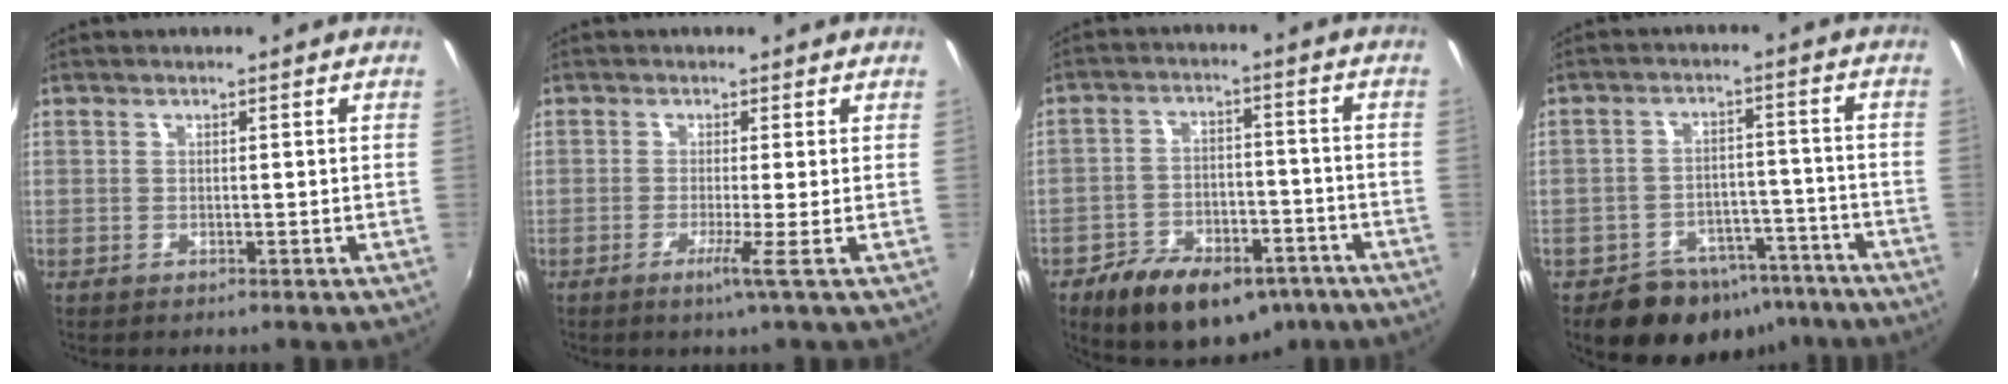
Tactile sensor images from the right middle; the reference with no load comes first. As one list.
[{"total": 2.6, "force": [-1.0, -1.2, 2.1], "torque": [-0.045, -0.011, -0.026]}, {"total": 16.9, "force": [-10.7, 9.3, 9.2], "torque": [-0.182, 0.001, -0.148]}, {"total": 12.5, "force": [-8.9, 7.8, 4.1], "torque": [-0.087, 0.020, -0.105]}]